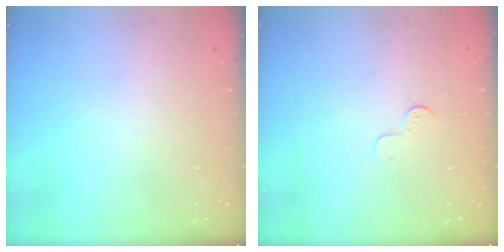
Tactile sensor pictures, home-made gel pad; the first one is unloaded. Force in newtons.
{"total": 3.6, "press": 3.5, "slide": 0.3}